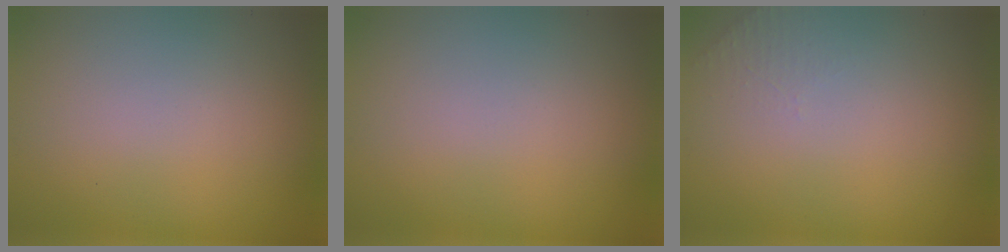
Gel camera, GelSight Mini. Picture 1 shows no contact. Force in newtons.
{"total": 0.0}
{"total": 1.0, "press": 0.9, "slide": 0.3}